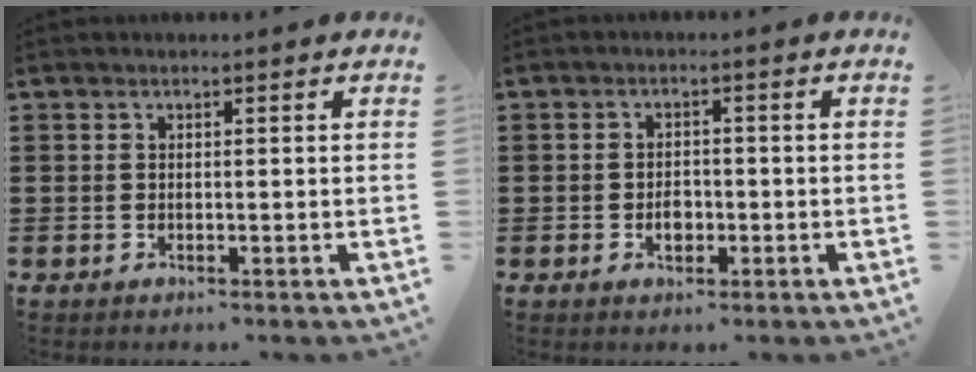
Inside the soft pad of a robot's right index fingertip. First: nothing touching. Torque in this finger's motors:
{"motor_torque": [2.14, 0.00, 0.64, 0.08]}